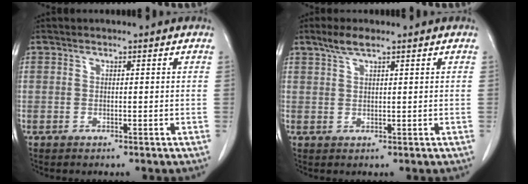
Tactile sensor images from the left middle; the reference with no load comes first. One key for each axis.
{"total": 2.9, "fx": 2.1, "fy": 0.3, "fz": 1.9, "tx": -0.046, "ty": 0.005, "tz": 0.045}